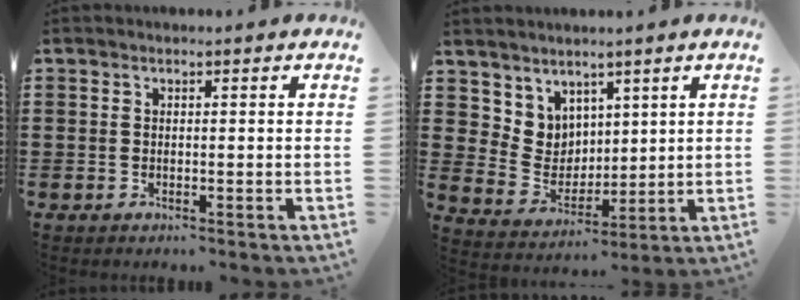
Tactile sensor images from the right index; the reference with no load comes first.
{"total": 5.8, "force": [3.6, 4.6, 0.1], "torque": [-0.033, -0.010, 0.071]}